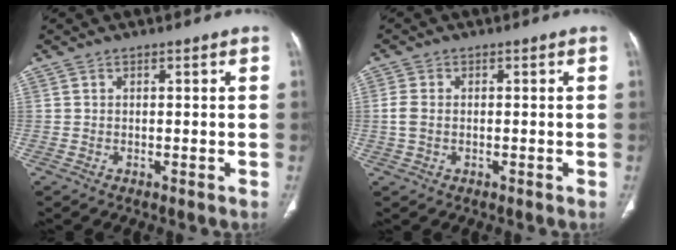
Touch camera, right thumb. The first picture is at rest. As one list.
[{"total": 2.9, "force": [-0.3, 1.9, 2.1], "torque": [-0.059, 0.002, -0.007]}]